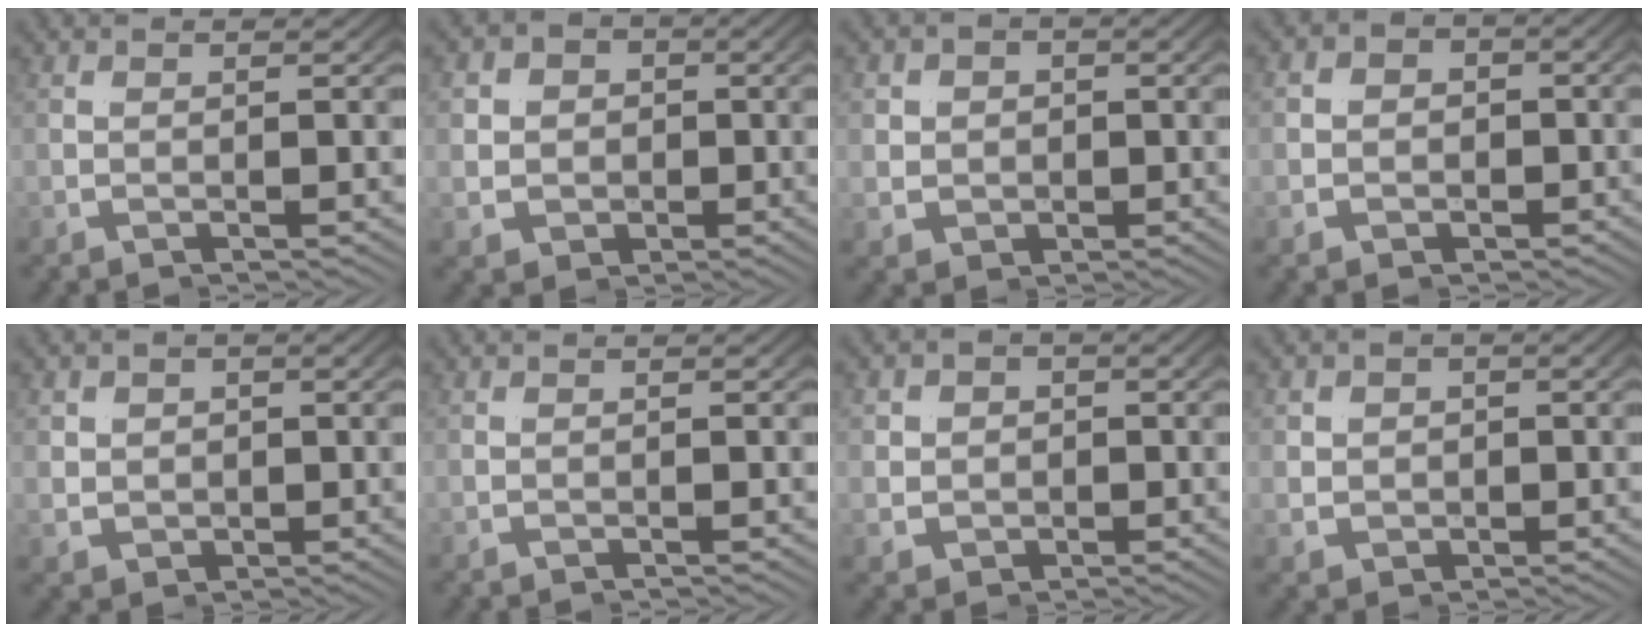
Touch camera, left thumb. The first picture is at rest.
{"total": 9.0, "force": [1.5, 7.4, 4.8], "torque": [-0.082, -0.003, 0.016]}
{"total": 4.2, "force": [0.8, 3.6, 1.9], "torque": [-0.031, -0.007, 0.015]}
{"total": 7.6, "force": [-0.1, 6.2, 4.5], "torque": [-0.070, -0.018, 0.001]}
{"total": 3.0, "force": [0.7, 2.6, 1.3], "torque": [-0.025, -0.008, 0.016]}
{"total": 0.0}
{"total": 4.8, "force": [0.9, 4.1, 2.3], "torque": [-0.039, -0.008, 0.017]}
{"total": 3.0, "force": [0.6, 2.7, 1.3], "torque": [-0.021, -0.007, 0.014]}